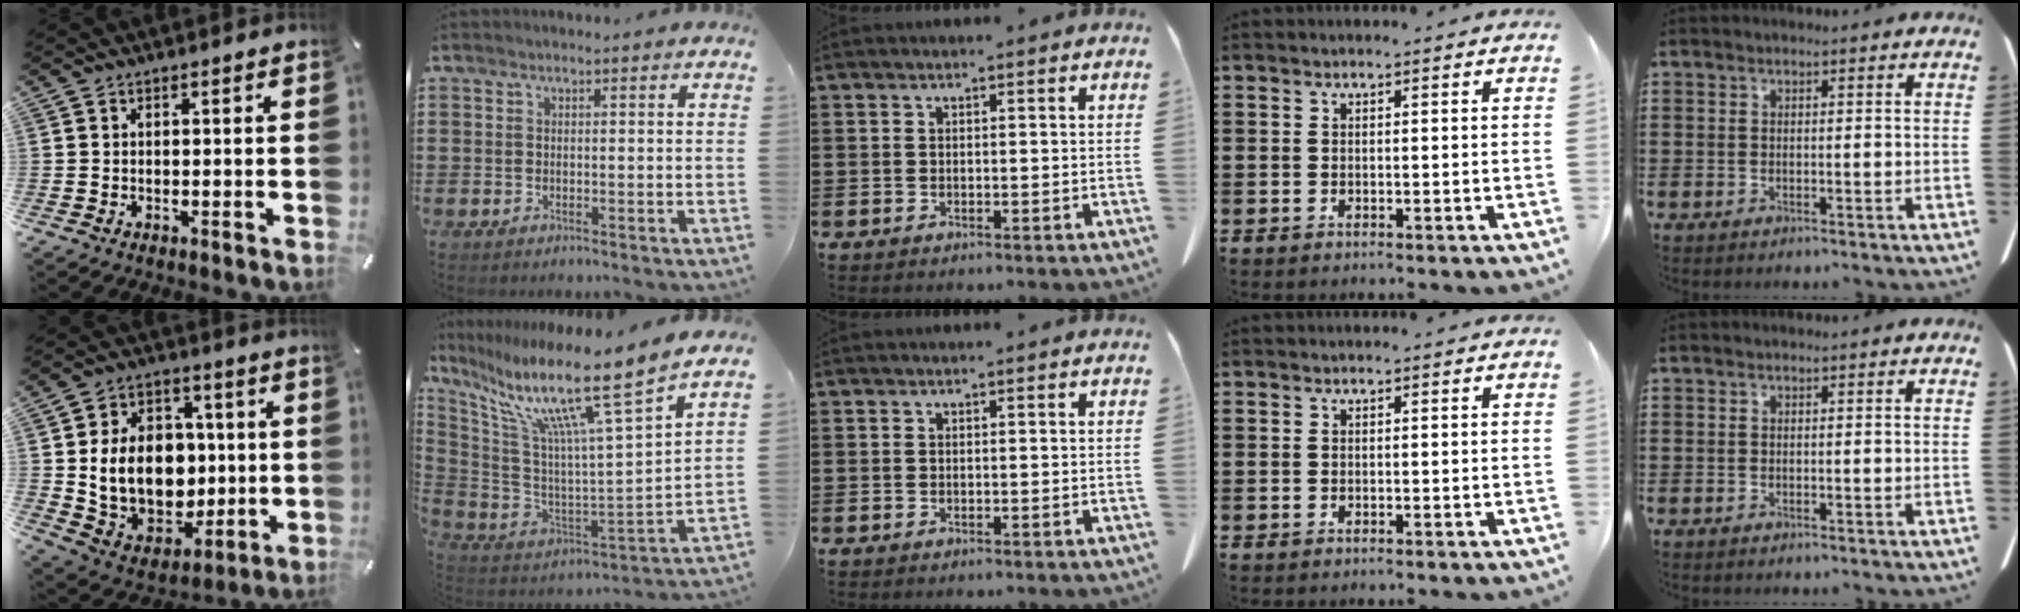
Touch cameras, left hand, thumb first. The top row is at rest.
{"thumb": {"total": 15.8, "force": [1.2, 13.1, 8.8], "torque": [-0.169, -0.007, 0.038]}, "index": {"total": 15.0, "force": [10.5, -0.7, 10.6], "torque": [-0.222, -0.071, 0.158]}}